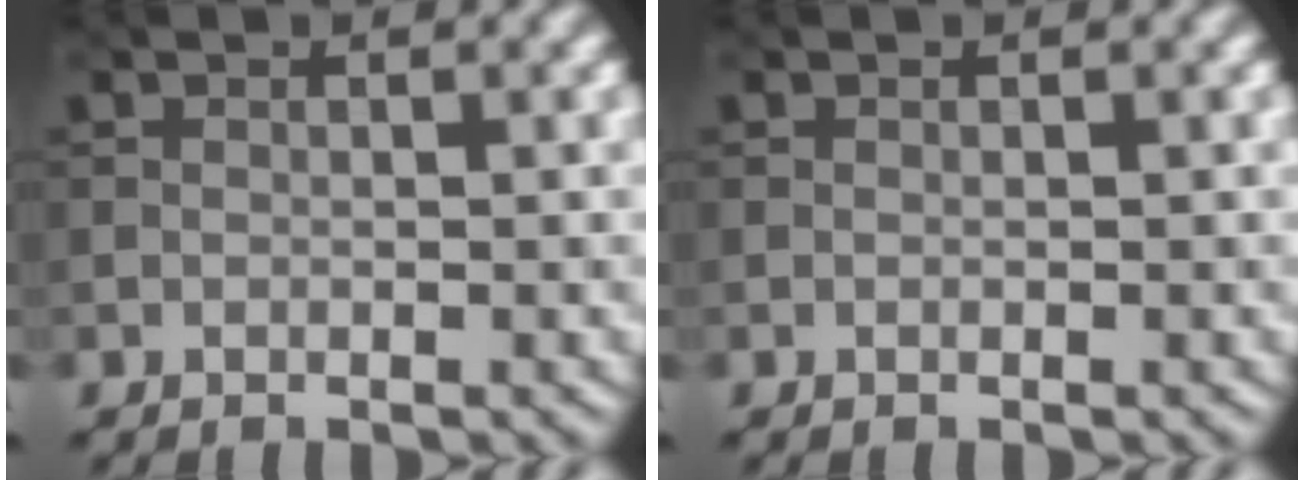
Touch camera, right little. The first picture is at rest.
{"total": 0.0}